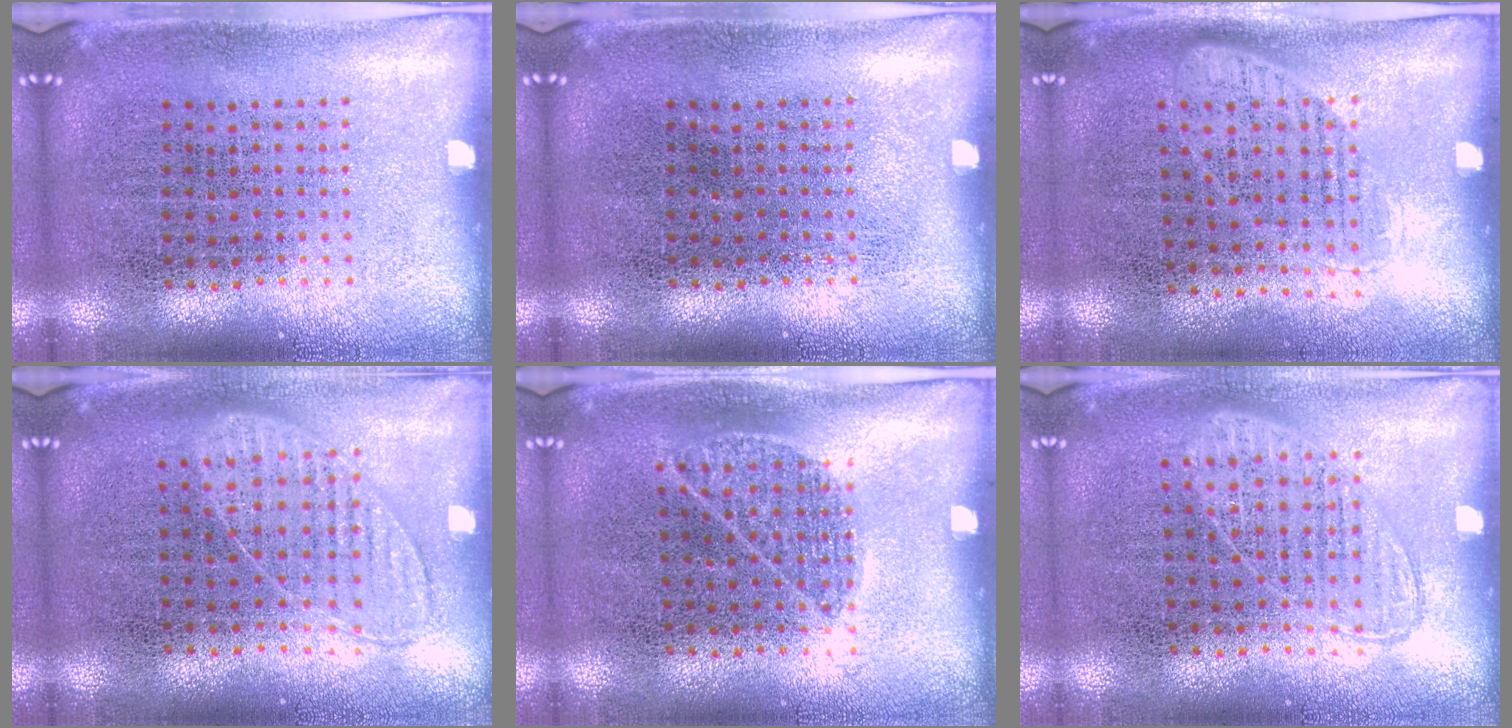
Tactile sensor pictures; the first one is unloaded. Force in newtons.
{"total": 0.0}
{"total": 1.1, "press": 0.9, "slide": 0.6}
{"total": 0.9, "press": 0.8, "slide": 0.3}
{"total": 0.9, "press": 0.5, "slide": 0.7}
{"total": 0.9, "press": 0.9, "slide": 0.3}